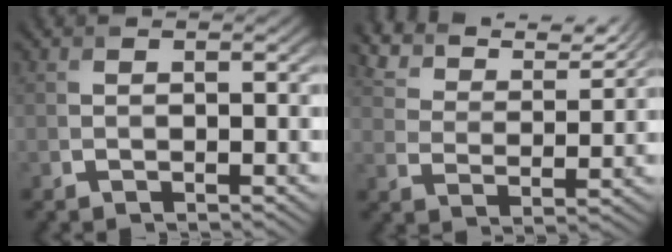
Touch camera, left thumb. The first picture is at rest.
{"total": 8.1, "force": [7.3, 2.0, 2.9], "torque": [-0.077, 0.011, 0.125]}